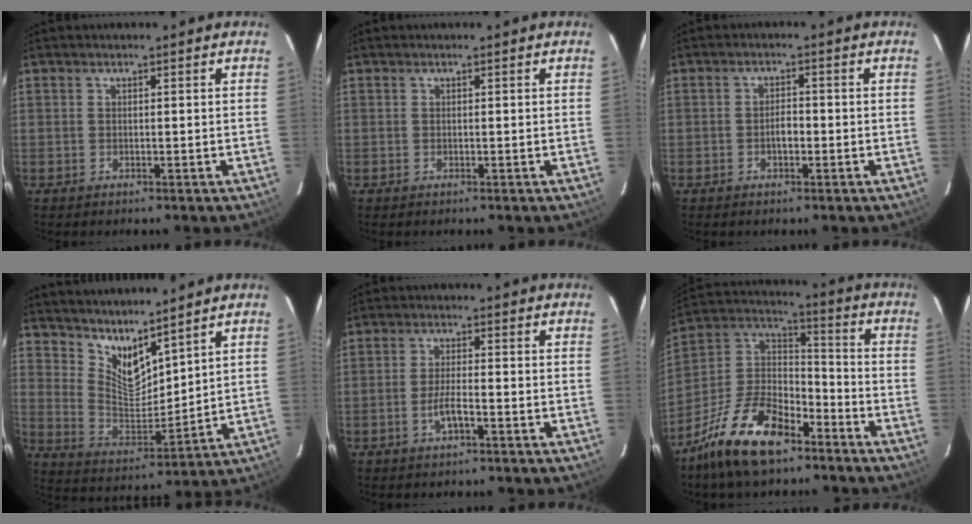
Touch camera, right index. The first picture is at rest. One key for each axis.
{"total": 0.0}
{"total": 2.2, "fx": -0.9, "fy": 1.1, "fz": 1.7, "tx": -0.033, "ty": 0.004, "tz": -0.015}
{"total": 9.9, "fx": 8.2, "fy": 2.8, "fz": 4.8, "tx": -0.088, "ty": -0.012, "tz": 0.161}
{"total": 3.7, "fx": -1.9, "fy": 0.6, "fz": 3.1, "tx": -0.064, "ty": -0.002, "tz": -0.037}
{"total": 18.9, "fx": -12.5, "fy": 8.6, "fz": 11.2, "tx": -0.240, "ty": 0.011, "tz": -0.227}